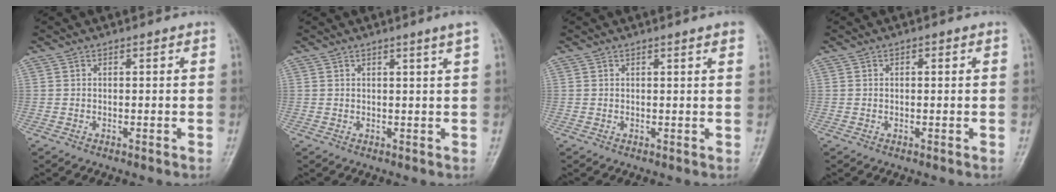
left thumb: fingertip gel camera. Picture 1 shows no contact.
{"total": 2.0, "force": [1.2, -0.8, 1.4], "torque": [-0.024, -0.011, 0.019]}
{"total": 2.1, "force": [1.6, -0.2, 1.4], "torque": [-0.017, 0.000, 0.014]}
{"total": 0.8, "force": [0.2, 0.4, 0.6], "torque": [-0.008, 0.001, 0.003]}